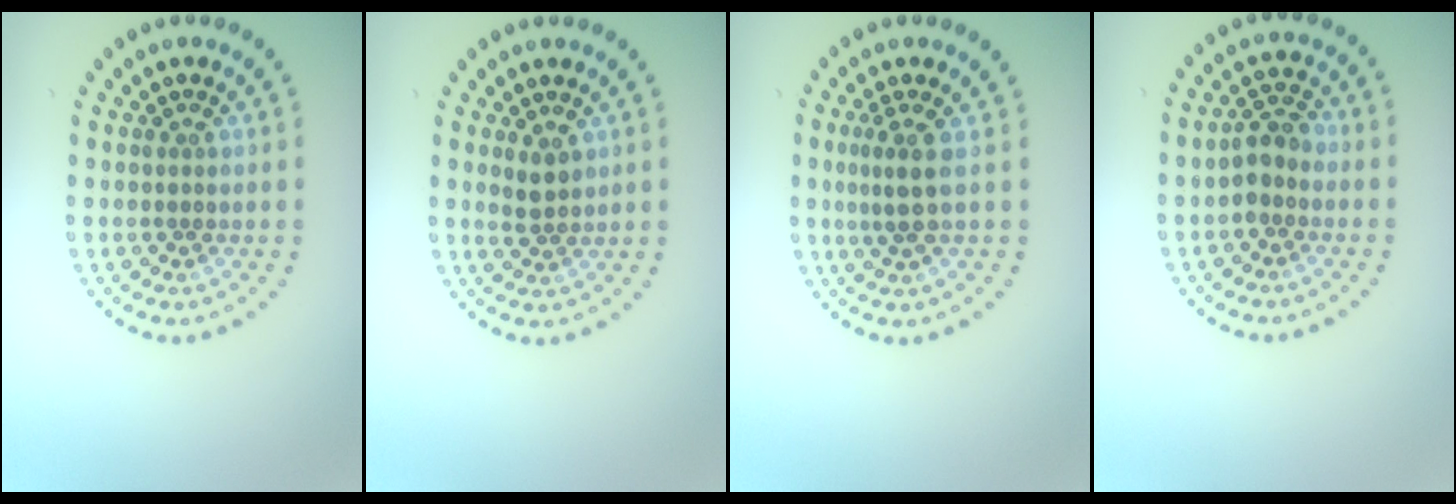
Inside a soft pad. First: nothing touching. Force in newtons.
{"total": 1.4, "press": 1.4, "slide": 0.4}
{"total": 2.2, "press": 1.4, "slide": 1.7}
{"total": 2.3, "press": 2.1, "slide": 1.0}